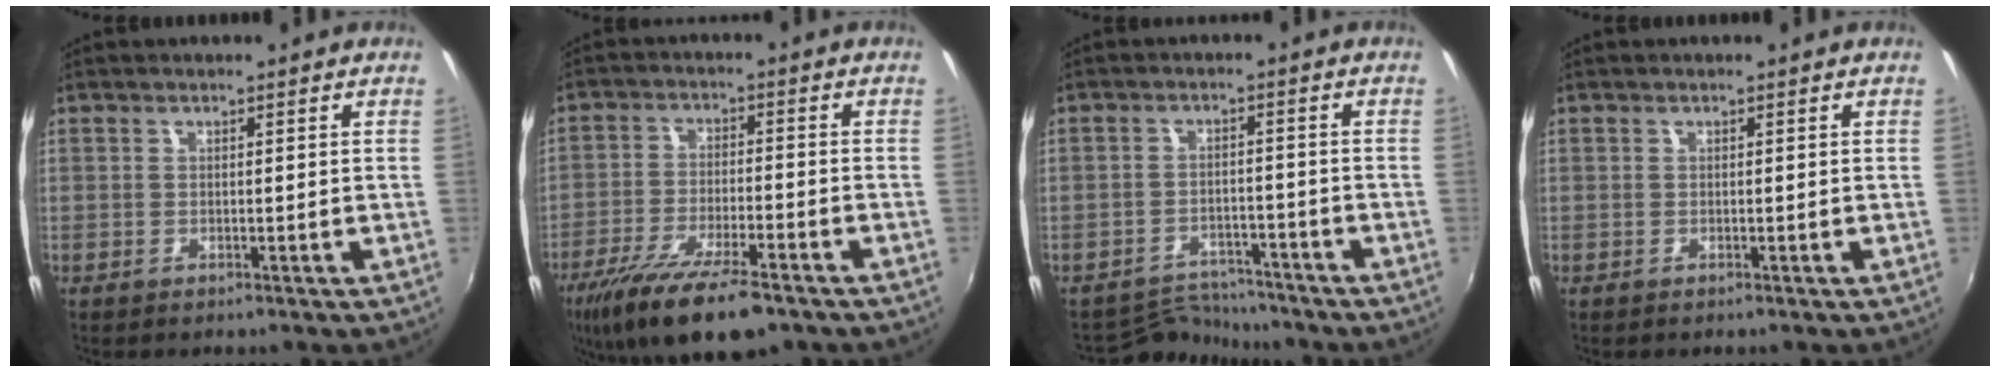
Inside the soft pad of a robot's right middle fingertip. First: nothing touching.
{"total": 14.9, "force": [-10.5, 3.7, 9.9], "torque": [-0.205, -0.042, -0.181]}
{"total": 5.8, "force": [-5.6, 1.1, -0.7], "torque": [-0.004, 0.007, -0.092]}
{"total": 0.0}